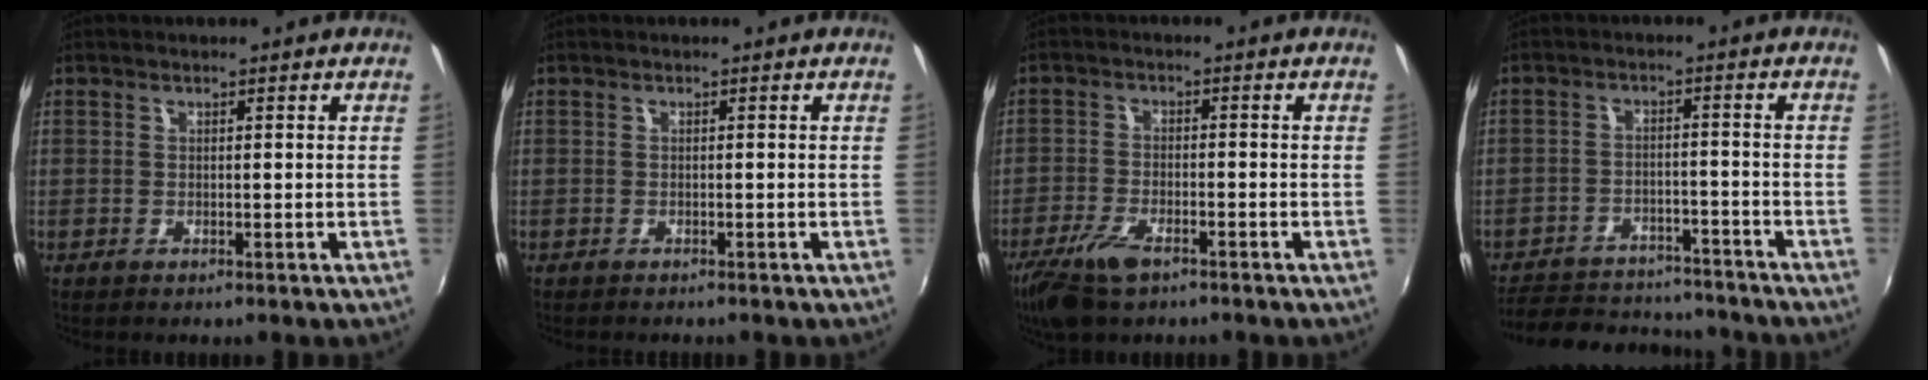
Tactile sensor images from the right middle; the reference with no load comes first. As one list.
[{"total": 0.5, "force": [-0.5, 0.2, 0.0], "torque": [-0.001, -0.002, -0.009]}, {"total": 8.5, "force": [-5.7, 3.4, 5.3], "torque": [-0.132, -0.021, -0.110]}, {"total": 16.7, "force": [-14.2, 6.7, 5.7], "torque": [-0.140, 0.014, -0.191]}]